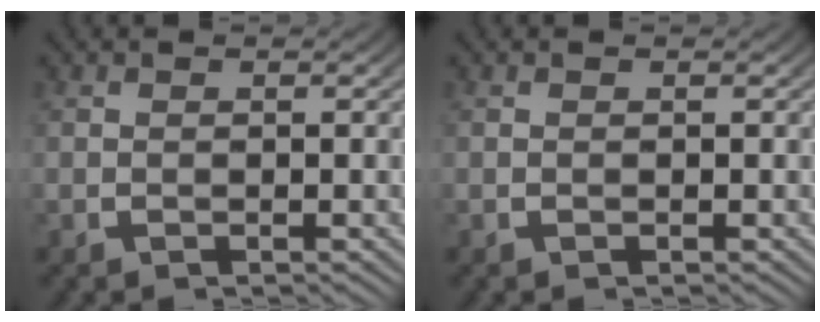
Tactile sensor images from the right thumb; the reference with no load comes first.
{"total": 0.0}